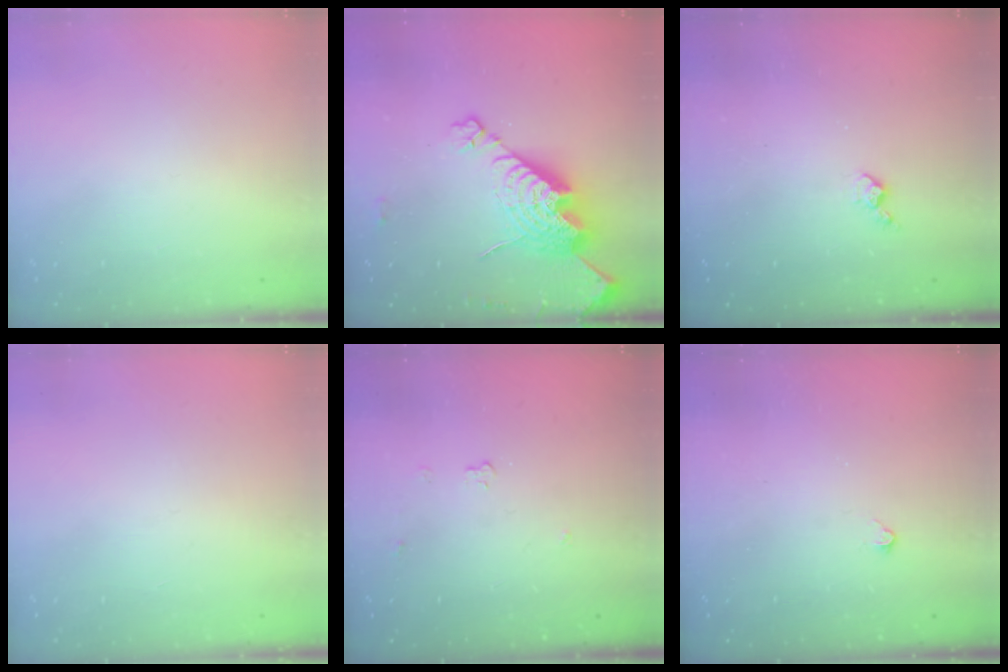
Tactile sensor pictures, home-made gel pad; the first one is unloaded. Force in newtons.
{"total": 20.4, "press": 20.3, "slide": 1.9}
{"total": 4.0, "press": 3.9, "slide": 0.7}
{"total": 0.0}
{"total": 4.1, "press": 4.1, "slide": 0.3}
{"total": 3.0, "press": 3.0, "slide": 0.5}